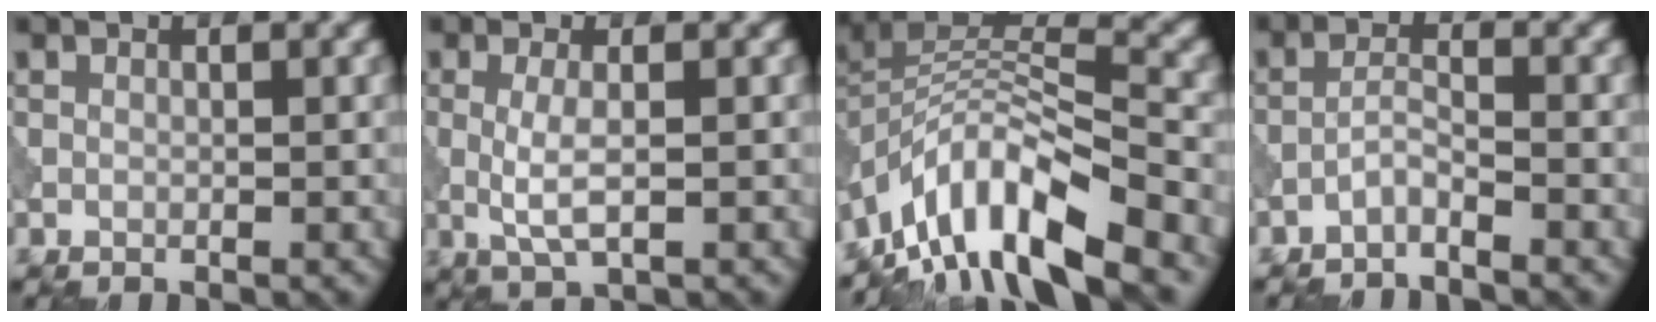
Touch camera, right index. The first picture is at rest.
{"total": 2.8, "force": [-0.1, 0.7, 2.7], "torque": [-0.062, -0.004, -0.002]}
{"total": 11.5, "force": [-7.6, 4.1, 7.5], "torque": [-0.127, 0.016, -0.147]}
{"total": 1.9, "force": [-1.6, 0.1, 1.0], "torque": [-0.019, 0.007, -0.039]}